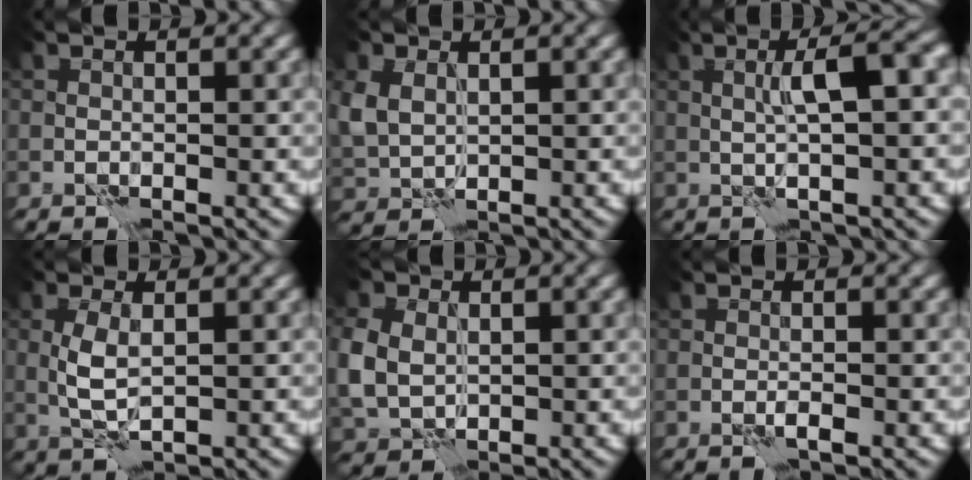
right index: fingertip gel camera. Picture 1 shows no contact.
{"total": 3.3, "force": [0.9, 2.5, 2.0], "torque": [-0.059, -0.004, 0.023]}
{"total": 4.3, "force": [0.9, 0.4, 4.2], "torque": [-0.074, 0.013, 0.013]}
{"total": 2.6, "force": [0.4, 0.9, 2.4], "torque": [-0.055, 0.001, 0.010]}
{"total": 5.2, "force": [0.6, 4.1, 3.1], "torque": [-0.092, 0.002, 0.014]}
{"total": 0.6, "force": [-0.1, -0.2, 0.5], "torque": [-0.010, 0.001, -0.003]}